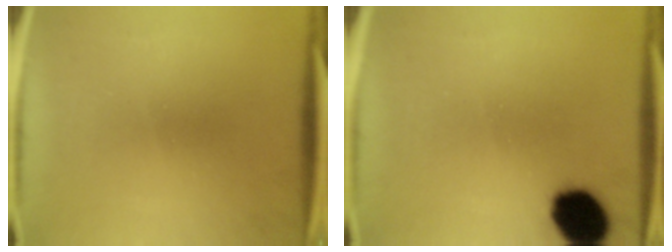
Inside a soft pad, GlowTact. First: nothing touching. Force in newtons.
{"total": 12.0}